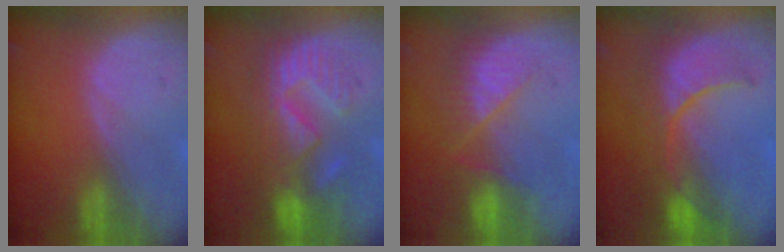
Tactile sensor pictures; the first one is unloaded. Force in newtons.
{"total": 9.8, "press": 9.5, "slide": 2.5}
{"total": 7.5, "press": 6.8, "slide": 3.3}
{"total": 10.4, "press": 9.2, "slide": 5.0}